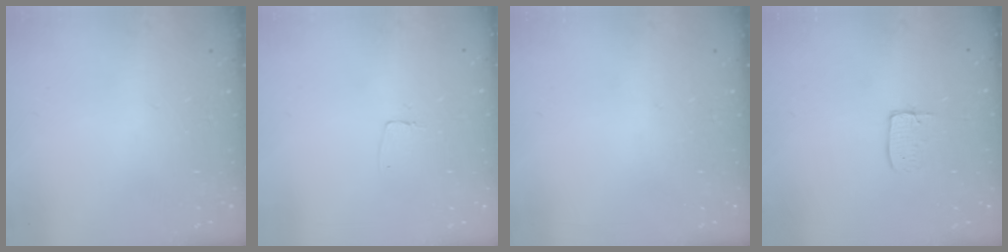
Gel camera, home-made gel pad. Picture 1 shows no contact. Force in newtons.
{"total": 3.5, "press": 3.5, "slide": 0.3}
{"total": 0.0}
{"total": 4.3, "press": 4.3, "slide": 0.3}